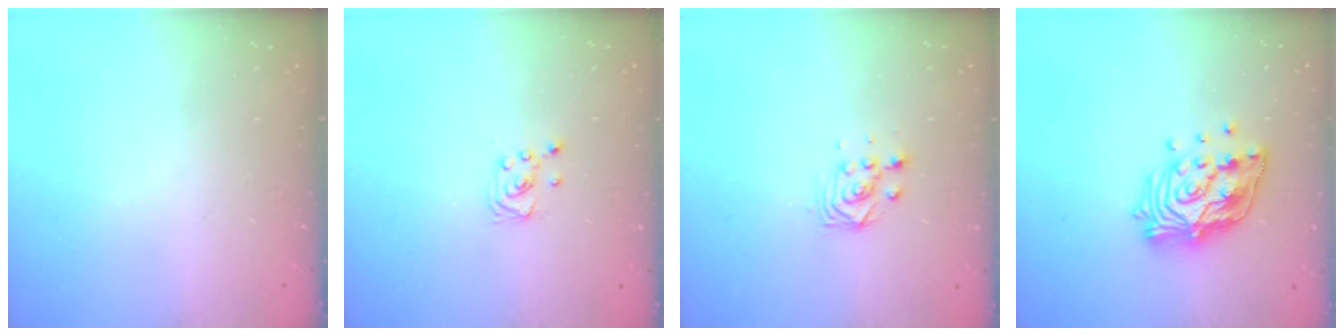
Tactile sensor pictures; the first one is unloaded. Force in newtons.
{"total": 2.3, "press": 2.3, "slide": 0.2}
{"total": 3.0, "press": 3.0, "slide": 0.0}
{"total": 15.1, "press": 15.1, "slide": 1.2}